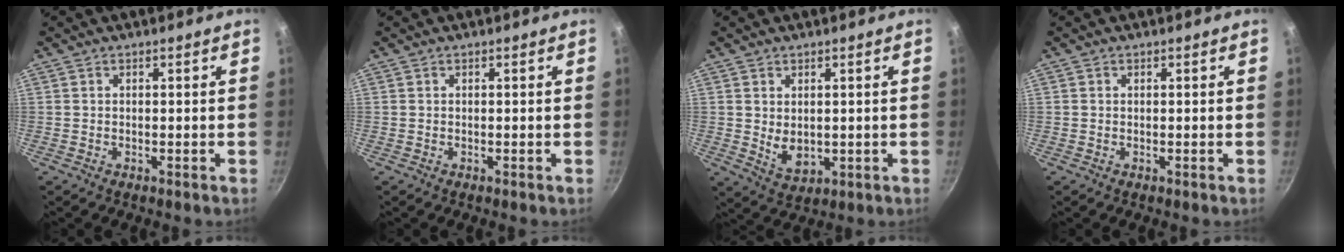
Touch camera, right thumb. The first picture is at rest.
{"total": 0.0}
{"total": 5.1, "force": [0.6, 3.5, 3.7], "torque": [-0.054, -0.016, 0.021]}
{"total": 0.0}